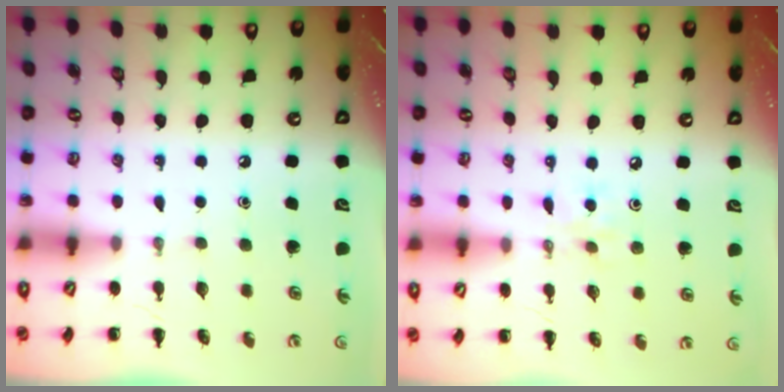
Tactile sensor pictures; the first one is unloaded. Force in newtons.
{"total": 3.0, "press": 2.8, "slide": 1.0}